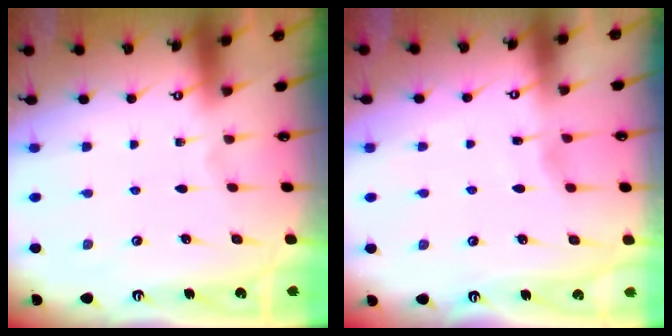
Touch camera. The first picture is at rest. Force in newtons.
{"total": 2.2, "press": 2.2, "slide": 0.2}